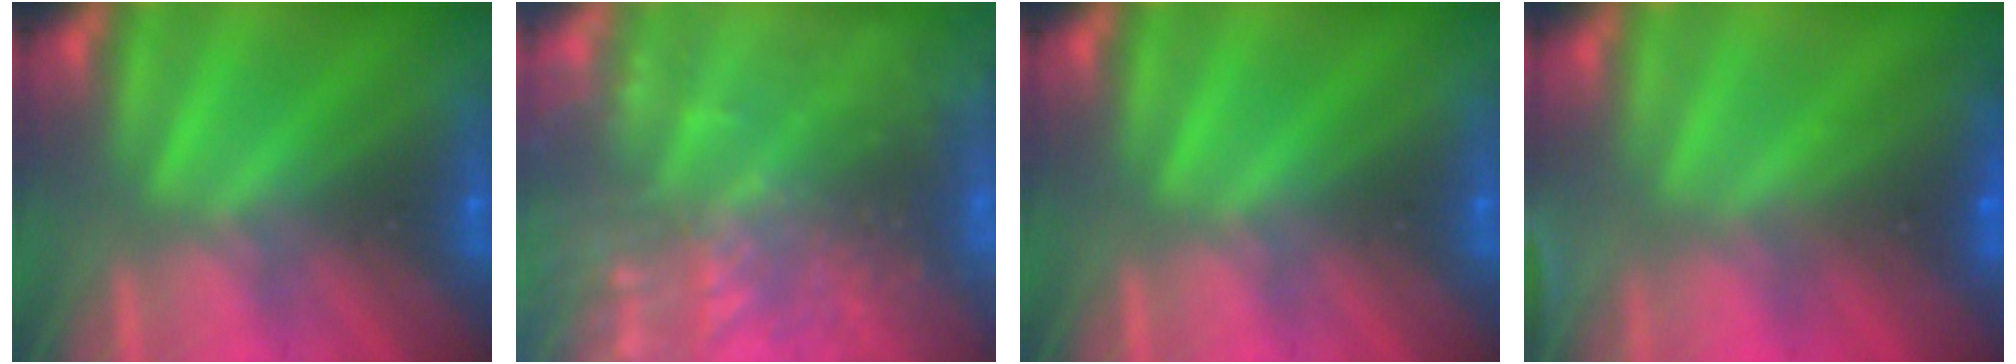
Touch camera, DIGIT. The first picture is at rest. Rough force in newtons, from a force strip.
{"total": 13.7}
{"total": 0.0}
{"total": 5.8}